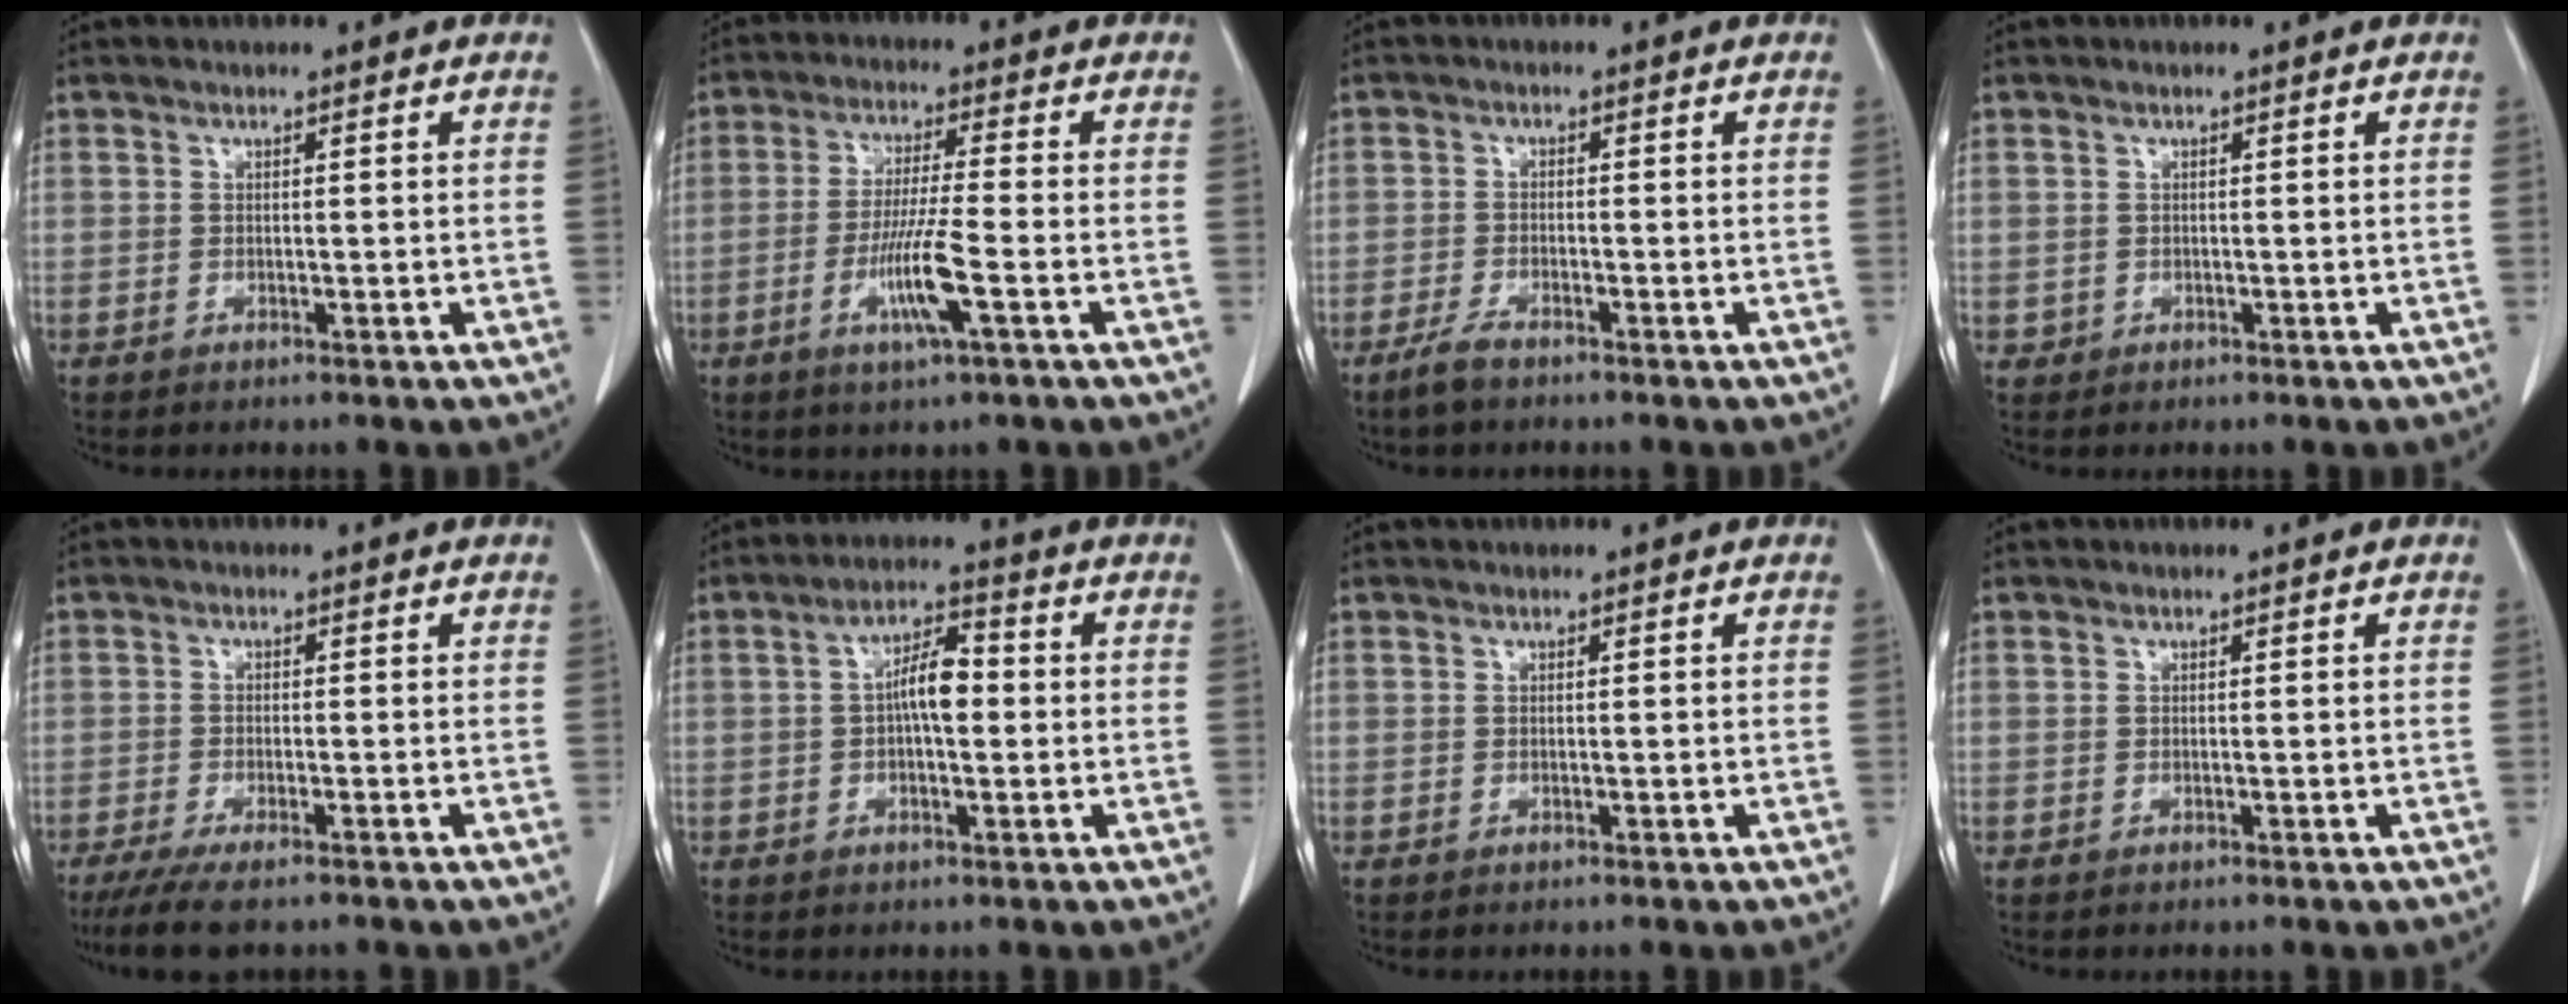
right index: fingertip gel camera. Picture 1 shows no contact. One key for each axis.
{"total": 7.9, "fx": -2.9, "fy": -0.3, "fz": 7.4, "tx": -0.143, "ty": -0.013, "tz": -0.055}
{"total": 2.8, "fx": -2.2, "fy": 0.5, "fz": 1.6, "tx": -0.040, "ty": -0.003, "tz": -0.042}
{"total": 0.9, "fx": 0.0, "fy": 0.9, "fz": 0.0, "tx": 0.004, "ty": 0.005, "tz": 0.001}
{"total": 6.7, "fx": -5.3, "fy": 1.0, "fz": 3.9, "tx": -0.061, "ty": -0.015, "tz": -0.085}
{"total": 6.1, "fx": 0.0, "fy": 2.0, "fz": 5.7, "tx": -0.108, "ty": 0.017, "tz": -0.003}
{"total": 0.0}
{"total": 0.0}